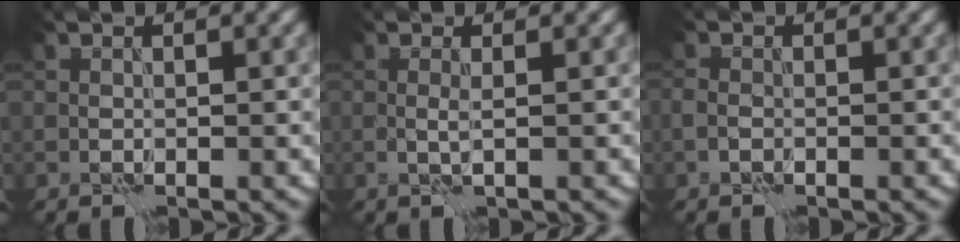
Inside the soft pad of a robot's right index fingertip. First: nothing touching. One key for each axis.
{"total": 0.8, "fx": 0.0, "fy": -0.4, "fz": 0.7, "tx": -0.021, "ty": 0.000, "tz": 0.000}
{"total": 0.9, "fx": -0.7, "fy": 0.4, "fz": 0.5, "tx": -0.012, "ty": 0.002, "tz": -0.017}